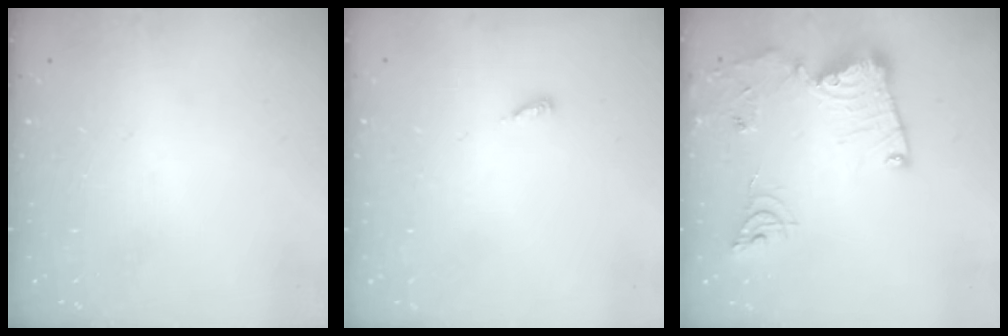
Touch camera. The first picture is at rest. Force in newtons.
{"total": 2.9, "press": 2.9, "slide": 0.2}
{"total": 15.7, "press": 15.6, "slide": 1.7}